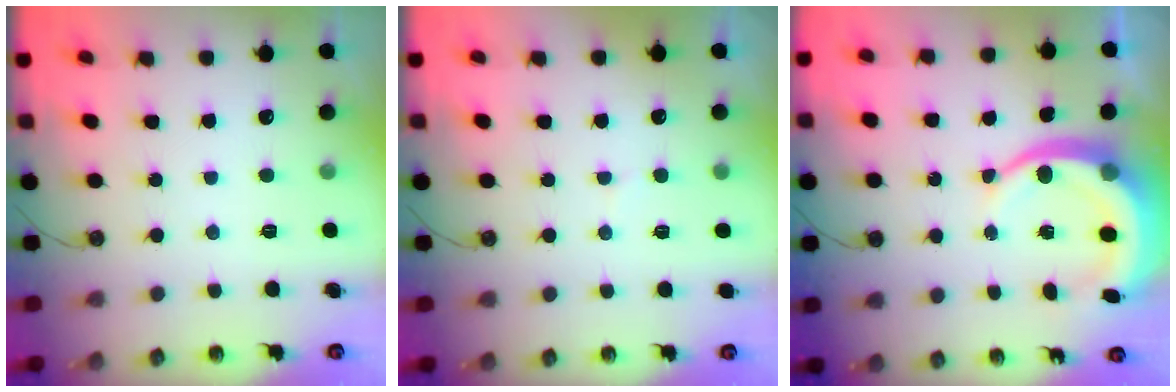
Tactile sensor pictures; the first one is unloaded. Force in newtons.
{"total": 4.1, "press": 4.0, "slide": 0.9}
{"total": 11.3, "press": 11.2, "slide": 1.3}